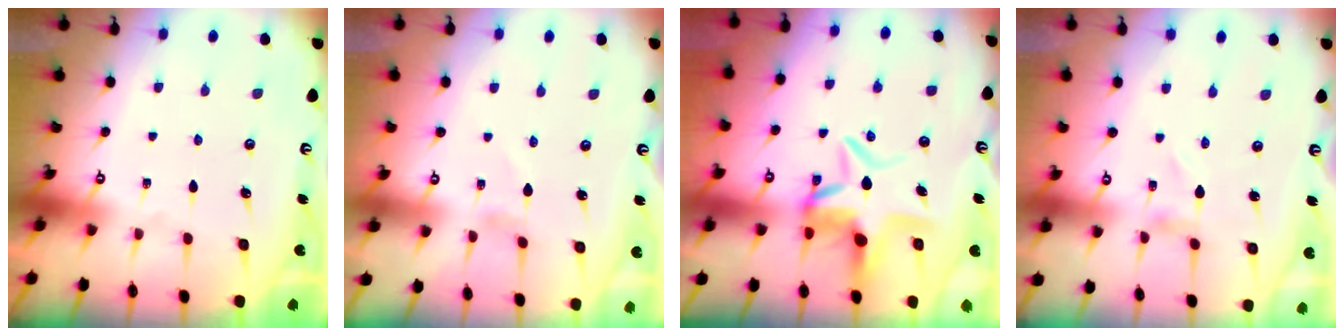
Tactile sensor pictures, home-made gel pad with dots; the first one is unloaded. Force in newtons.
{"total": 0.6, "press": 0.6, "slide": 0.2}
{"total": 7.5, "press": 7.5, "slide": 0.9}
{"total": 1.0, "press": 1.0, "slide": 0.0}